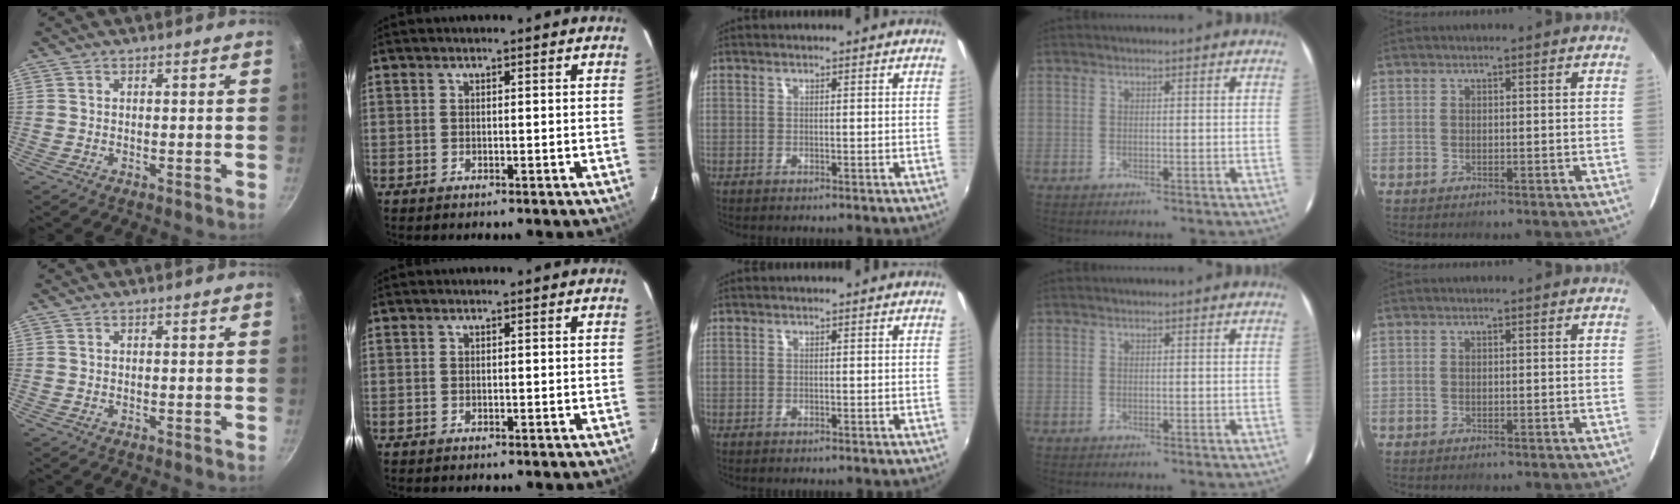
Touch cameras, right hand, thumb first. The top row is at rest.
{}